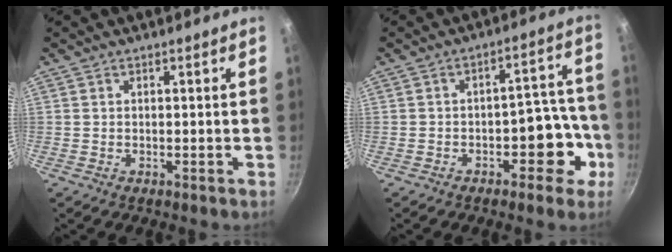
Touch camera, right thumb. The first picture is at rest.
{"total": 8.9, "force": [-3.7, 5.2, 6.2], "torque": [-0.025, 0.059, -0.042]}